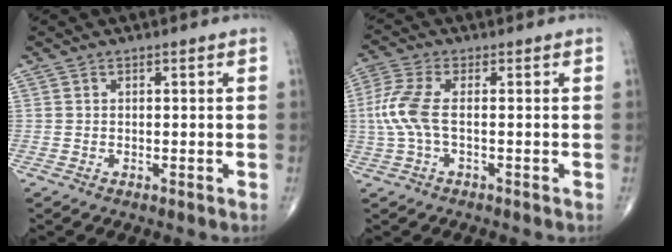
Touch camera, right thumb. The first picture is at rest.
{"total": 7.0, "force": [-0.4, 2.7, 6.4], "torque": [-0.181, 0.012, -0.013]}